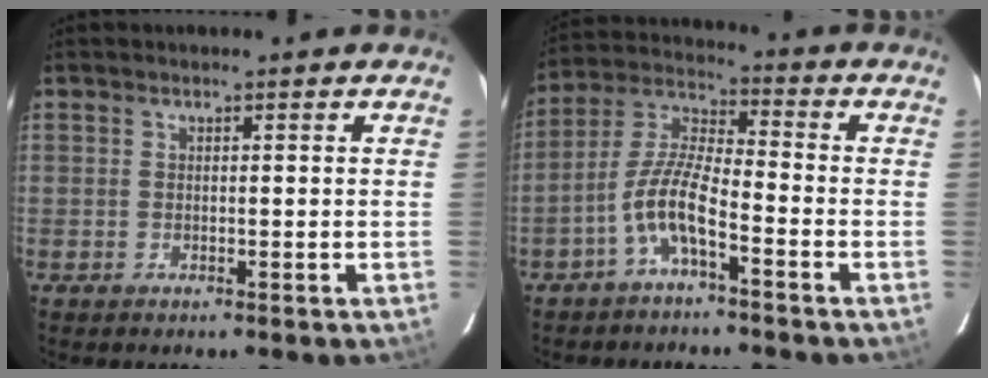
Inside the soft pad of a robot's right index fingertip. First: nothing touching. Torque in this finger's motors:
{"motor_torque": [1.20, -0.94, 0.76, 0.18]}